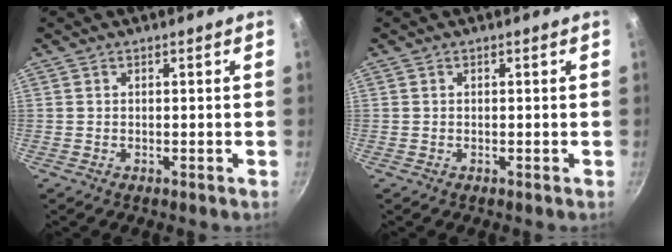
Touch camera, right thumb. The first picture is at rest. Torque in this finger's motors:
{"motor_torque": [-0.11, -0.19, -0.08, 0.39, 0.02]}